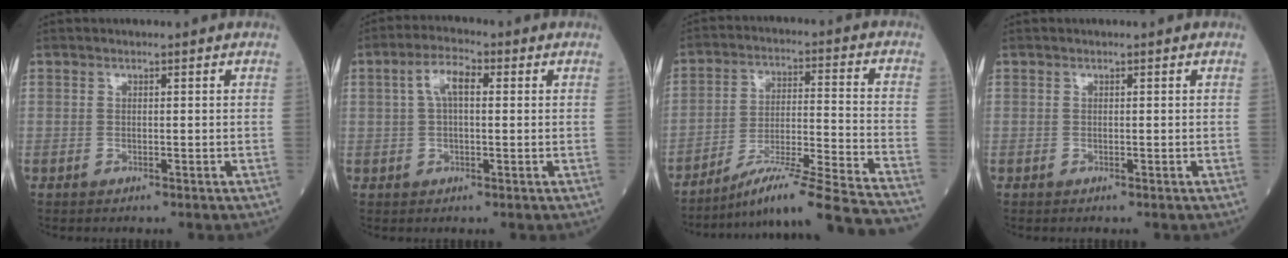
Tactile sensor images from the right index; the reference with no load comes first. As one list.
[{"total": 5.0, "force": [1.2, 1.8, 4.5], "torque": [-0.094, 0.020, 0.022]}, {"total": 21.6, "force": [-19.2, -1.9, 9.6], "torque": [-0.121, -0.015, -0.290]}, {"total": 0.0}]